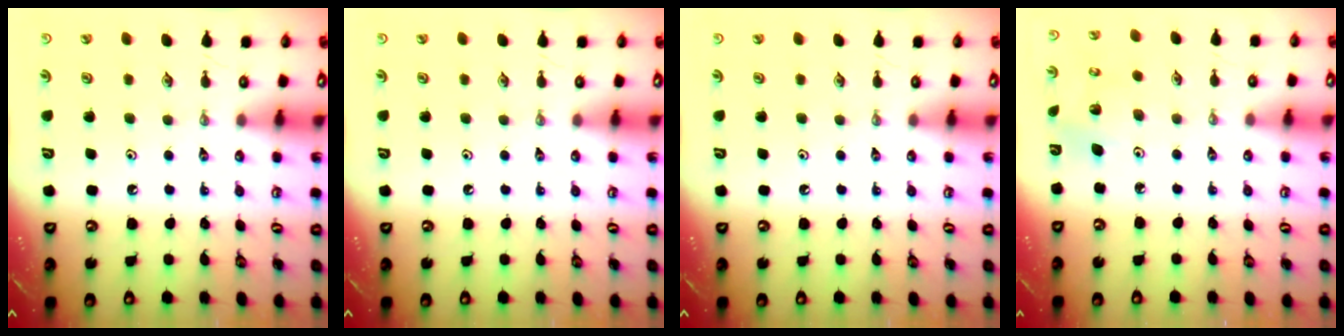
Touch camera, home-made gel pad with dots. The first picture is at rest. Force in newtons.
{"total": 0.0}
{"total": 0.0}
{"total": 3.9, "press": 3.9, "slide": 0.2}